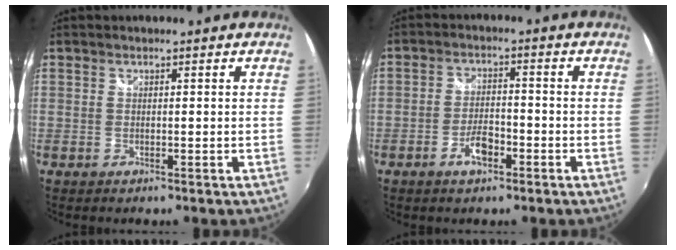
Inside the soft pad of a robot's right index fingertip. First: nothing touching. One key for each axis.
{"total": 4.7, "fx": -2.6, "fy": 2.1, "fz": 3.3, "tx": -0.072, "ty": 0.003, "tz": -0.045}